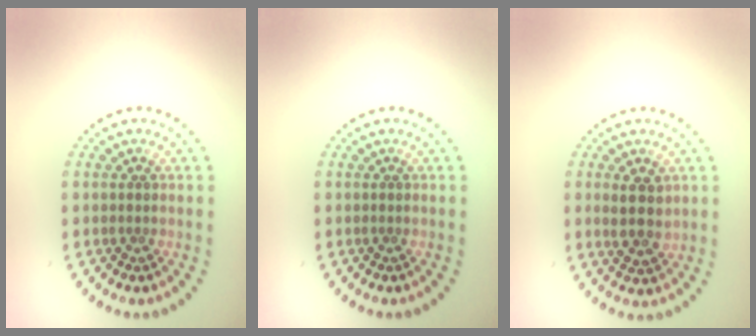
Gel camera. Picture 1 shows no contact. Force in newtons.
{"total": 0.0}
{"total": 3.0, "press": 2.8, "slide": 0.9}